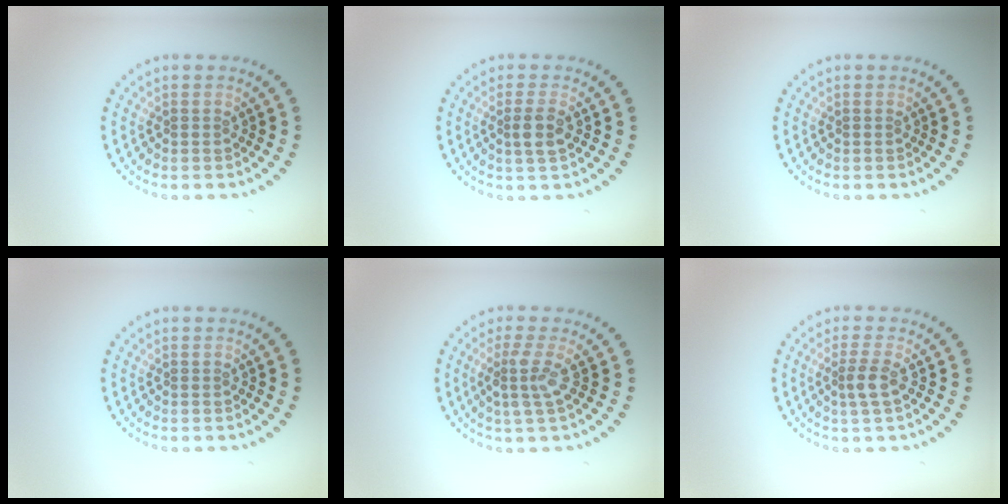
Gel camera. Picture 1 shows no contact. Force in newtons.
{"total": 2.0, "press": 1.8, "slide": 0.9}
{"total": 0.0}
{"total": 0.0}
{"total": 2.6, "press": 1.9, "slide": 1.9}
{"total": 2.1, "press": 1.7, "slide": 1.1}